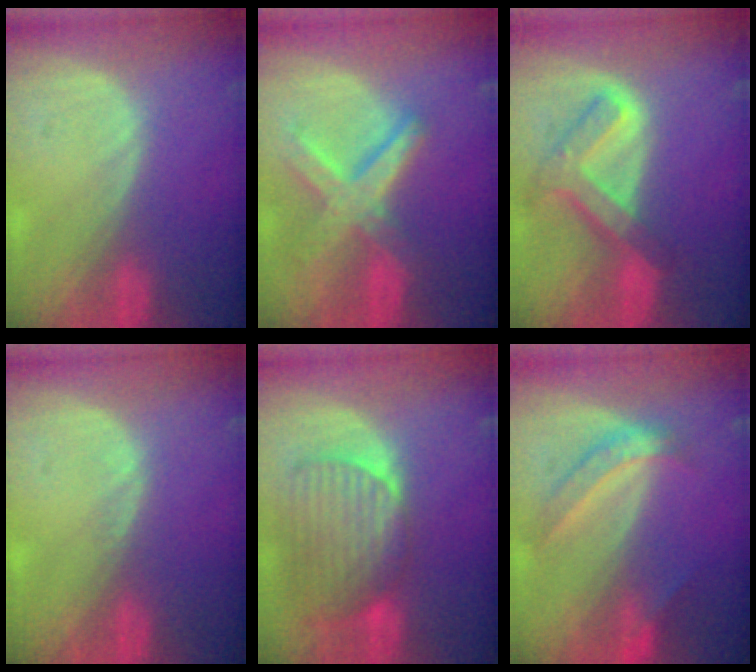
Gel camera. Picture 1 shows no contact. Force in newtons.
{"total": 8.4, "press": 7.1, "slide": 4.3}
{"total": 7.7, "press": 6.5, "slide": 4.0}
{"total": 0.7, "press": 0.6, "slide": 0.4}
{"total": 9.1, "press": 8.3, "slide": 3.7}
{"total": 5.7, "press": 4.8, "slide": 3.1}